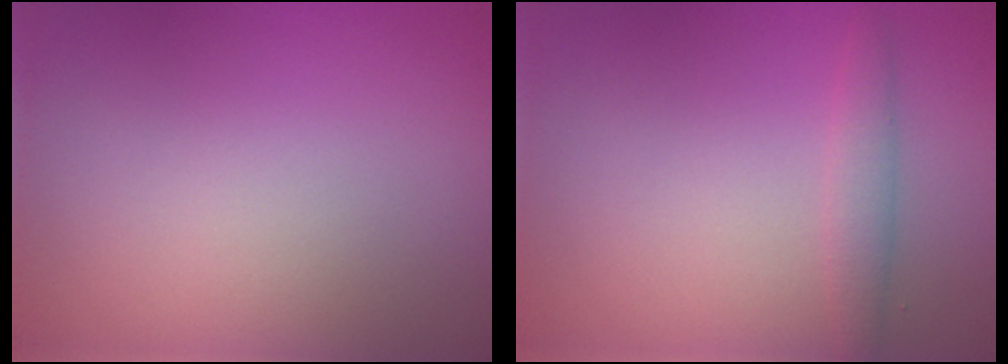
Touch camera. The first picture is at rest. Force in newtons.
{"total": 1.7, "press": 1.7, "slide": 0.1}